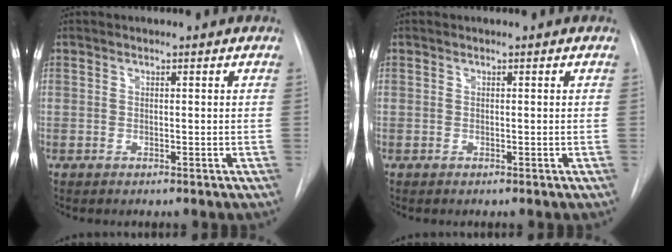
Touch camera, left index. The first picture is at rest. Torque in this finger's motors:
{"motor_torque": [-0.08, 0.08, -0.02, 0.00]}